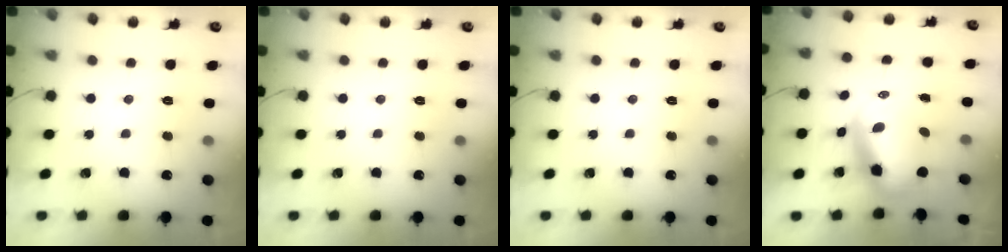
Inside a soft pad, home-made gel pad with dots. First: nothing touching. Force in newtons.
{"total": 0.0}
{"total": 0.0}
{"total": 8.0, "press": 7.7, "slide": 2.0}